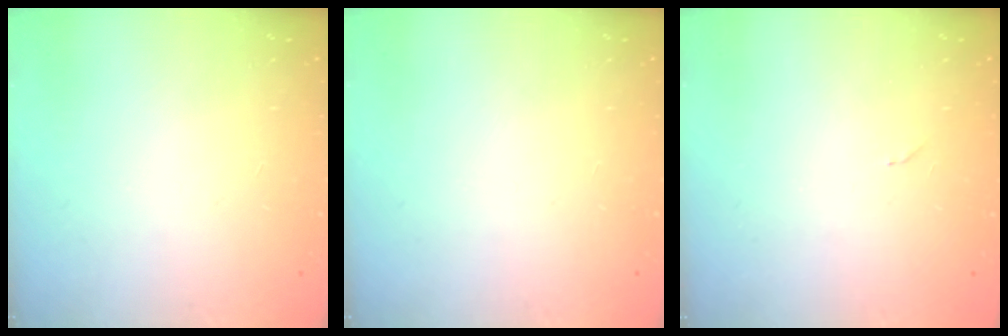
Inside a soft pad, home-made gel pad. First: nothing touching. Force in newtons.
{"total": 0.0}
{"total": 5.0, "press": 5.0, "slide": 0.3}